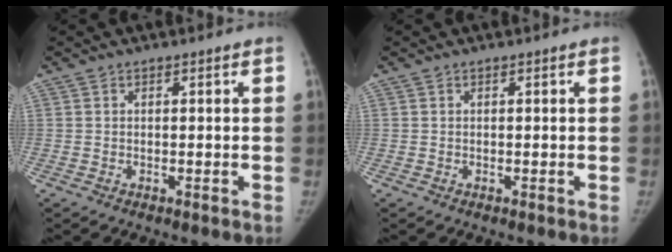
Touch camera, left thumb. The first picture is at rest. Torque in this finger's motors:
{"motor_torque": [0.00, 0.00, 0.05, 0.01, 0.00]}